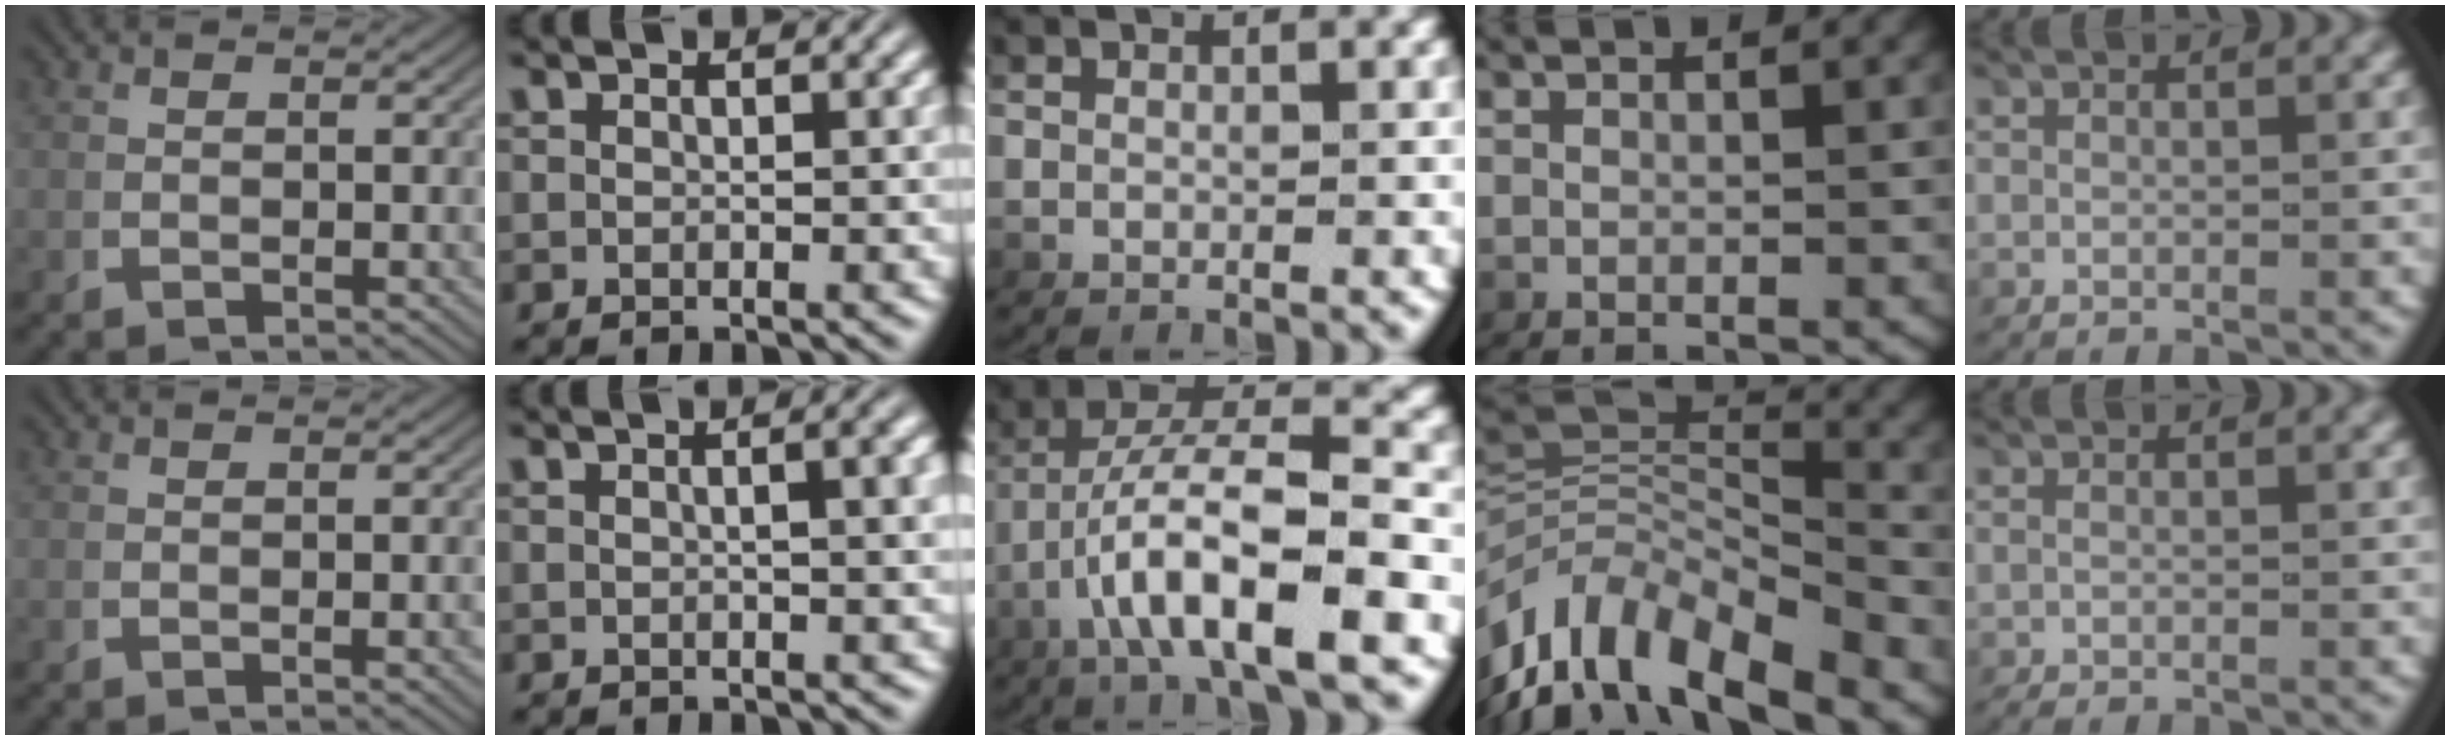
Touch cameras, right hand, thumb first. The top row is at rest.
{"thumb": {"total": 0.6, "force": [-0.1, 0.0, 0.6], "torque": [-0.010, 0.004, -0.002]}, "index": {"total": 2.1, "force": [0.4, -0.1, 2.1], "torque": [-0.021, 0.011, 0.004]}, "middle": {"total": 7.4, "force": [-1.2, 2.4, 6.9], "torque": [-0.127, -0.004, -0.012]}, "ring": {"total": 13.5, "force": [-5.9, 9.2, 7.9], "torque": [-0.179, -0.048, -0.083]}, "little": {"total": 0.7, "force": [-0.6, 0.1, 0.2], "torque": [-0.009, -0.005, -0.009]}}